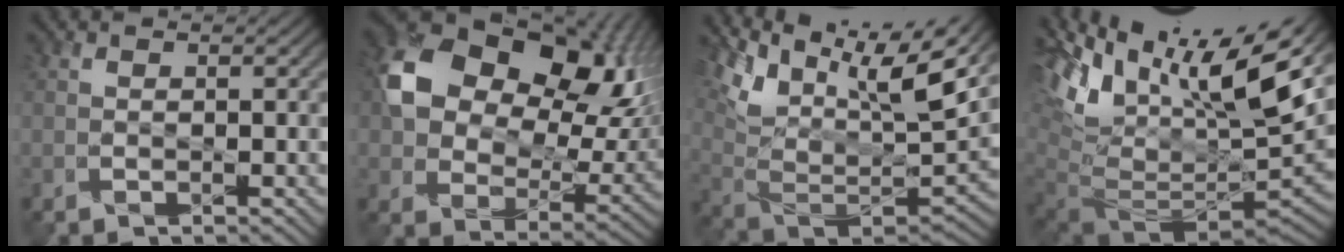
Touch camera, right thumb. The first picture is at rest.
{"total": 17.6, "force": [6.1, 12.0, 11.3], "torque": [-0.218, 0.002, 0.123]}
{"total": 15.2, "force": [7.7, 6.7, 11.2], "torque": [-0.252, 0.014, 0.142]}
{"total": 18.4, "force": [6.9, 8.6, 14.8], "torque": [-0.273, 0.006, 0.140]}